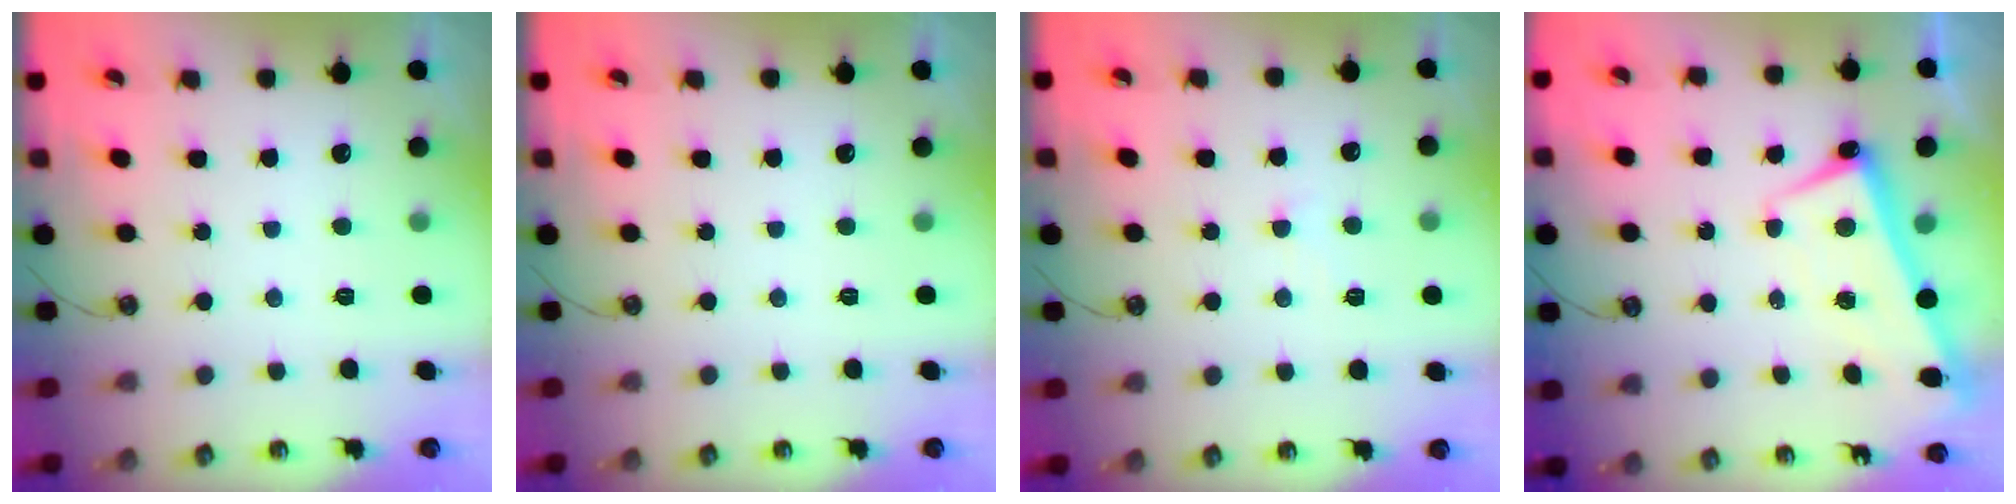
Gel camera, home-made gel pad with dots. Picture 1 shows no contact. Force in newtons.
{"total": 0.0}
{"total": 0.5, "press": 0.3, "slide": 0.4}
{"total": 2.7, "press": 2.7, "slide": 0.4}